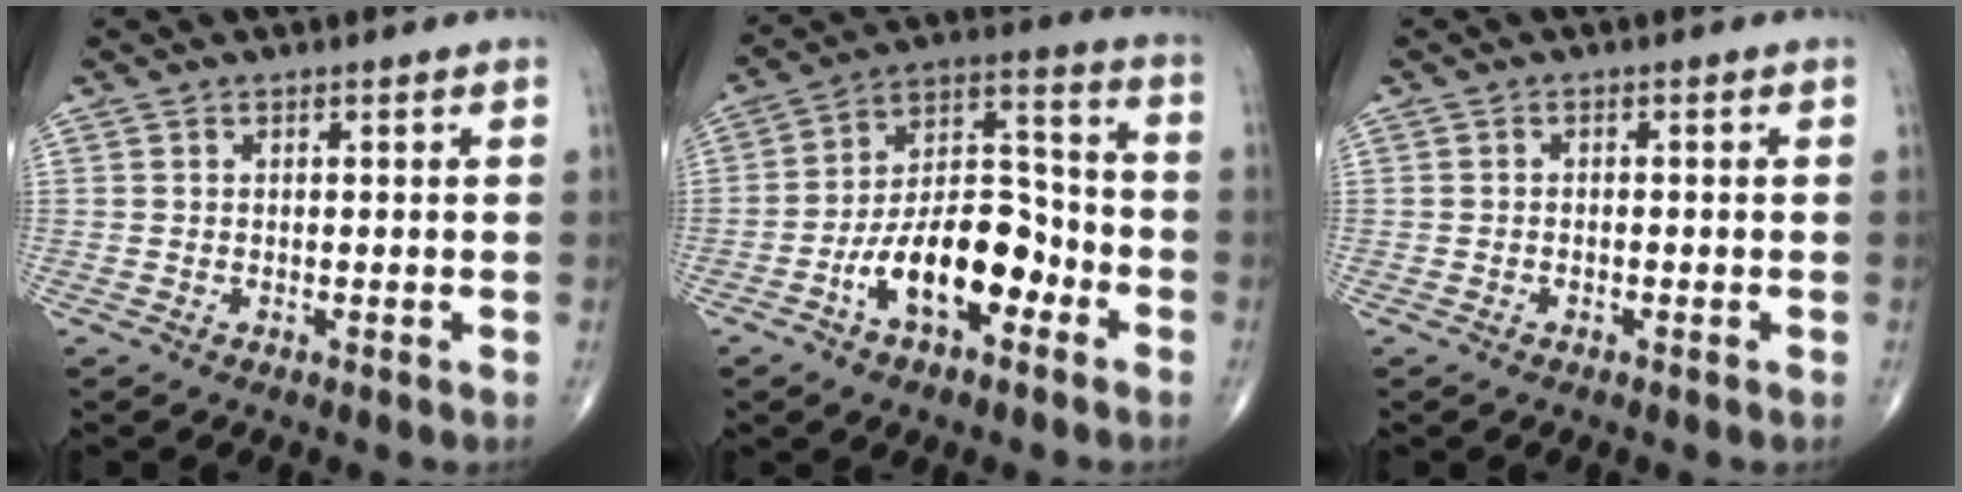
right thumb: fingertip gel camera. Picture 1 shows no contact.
{"total": 15.7, "force": [-6.4, 8.2, 11.7], "torque": [-0.173, 0.059, -0.114]}
{"total": 0.6, "force": [-0.3, 0.4, 0.3], "torque": [-0.006, 0.003, -0.007]}